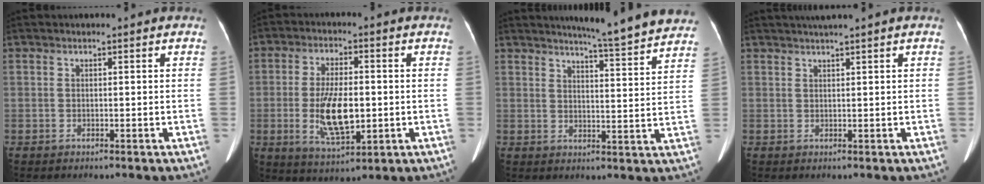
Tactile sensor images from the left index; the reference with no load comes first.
{"total": 9.6, "force": [-1.4, 3.5, 8.8], "torque": [-0.179, -0.009, -0.019]}
{"total": 13.3, "force": [12.5, -0.2, 4.7], "torque": [-0.068, -0.025, 0.145]}
{"total": 2.7, "force": [2.1, -0.7, 1.5], "torque": [-0.021, 0.014, 0.039]}